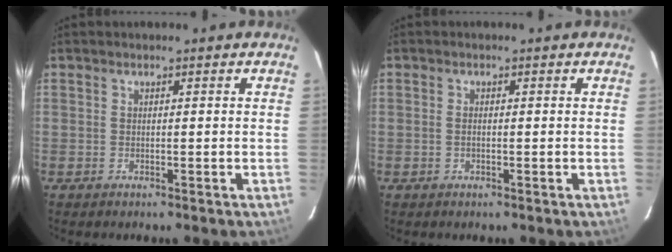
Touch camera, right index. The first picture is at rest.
{"total": 0.9, "force": [-0.1, 0.4, 0.8], "torque": [-0.017, 0.001, -0.003]}